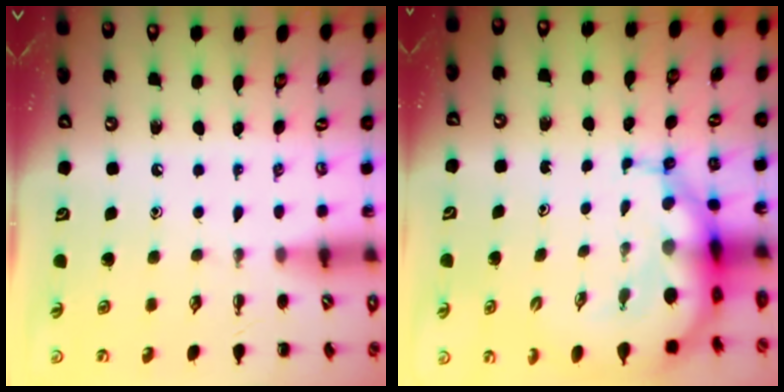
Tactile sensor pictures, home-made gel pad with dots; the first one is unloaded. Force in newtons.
{"total": 9.3, "press": 8.9, "slide": 2.8}